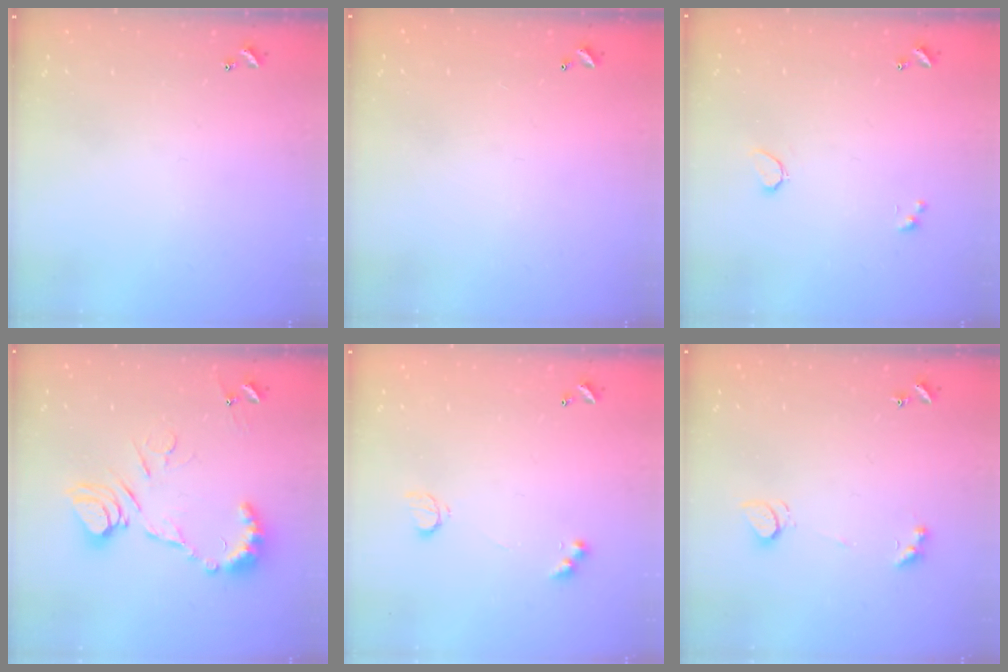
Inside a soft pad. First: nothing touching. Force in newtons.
{"total": 2.9, "press": 2.9, "slide": 0.1}
{"total": 0.8, "press": 0.7, "slide": 0.4}
{"total": 13.4, "press": 13.3, "slide": 1.4}
{"total": 3.6, "press": 3.6, "slide": 0.6}
{"total": 2.4, "press": 2.3, "slide": 0.6}